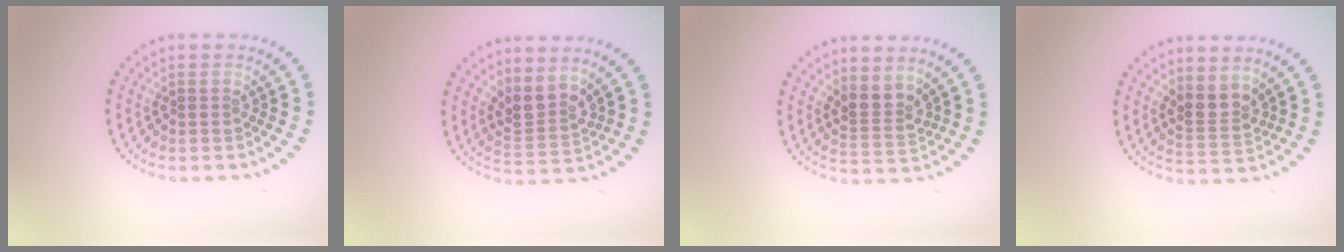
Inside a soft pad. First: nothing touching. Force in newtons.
{"total": 2.8, "press": 2.1, "slide": 1.9}
{"total": 2.5, "press": 1.8, "slide": 1.7}
{"total": 2.5, "press": 2.0, "slide": 1.6}